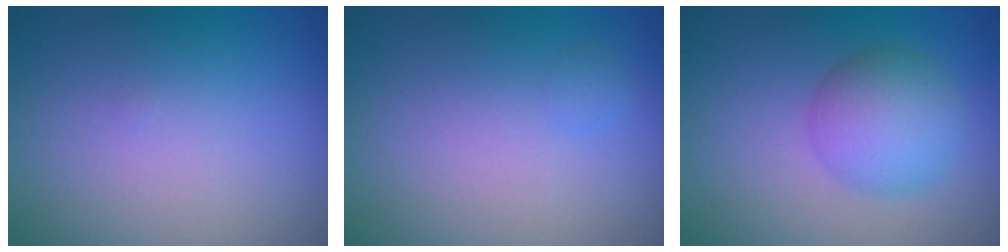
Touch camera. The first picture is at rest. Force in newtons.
{"total": 0.7, "press": 0.7, "slide": 0.1}
{"total": 4.4, "press": 4.4, "slide": 0.1}